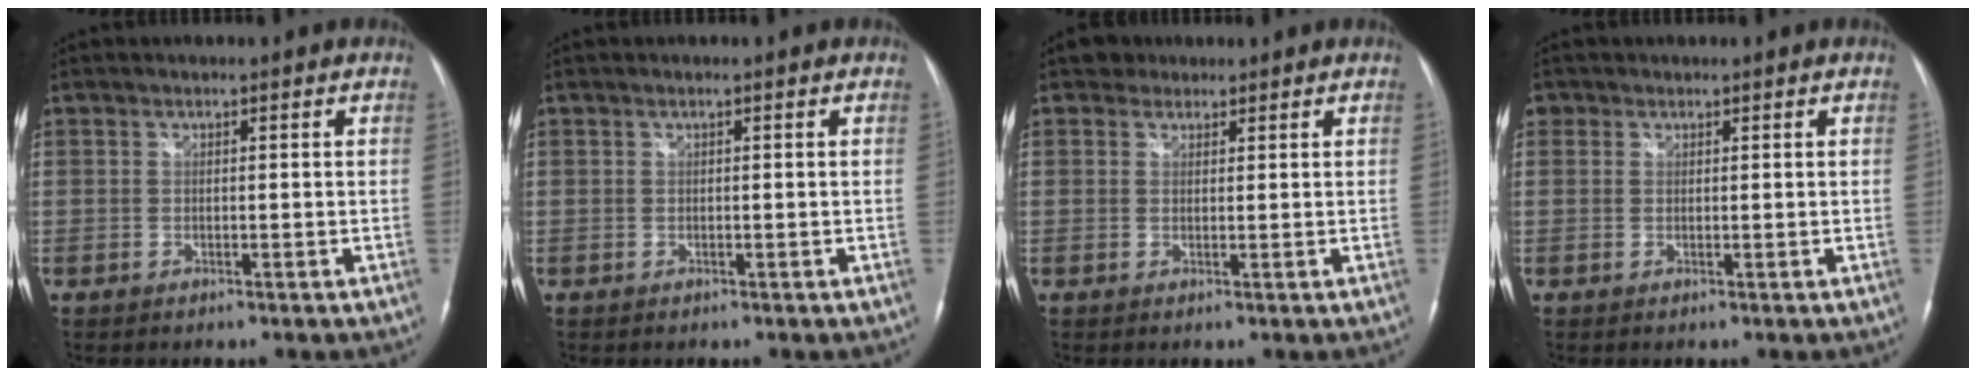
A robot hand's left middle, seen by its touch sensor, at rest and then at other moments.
{"total": 0.0}
{"total": 2.0, "force": [1.5, 1.4, -0.1], "torque": [0.001, 0.009, 0.020]}
{"total": 1.4, "force": [0.7, 1.2, 0.1], "torque": [0.007, 0.005, 0.010]}